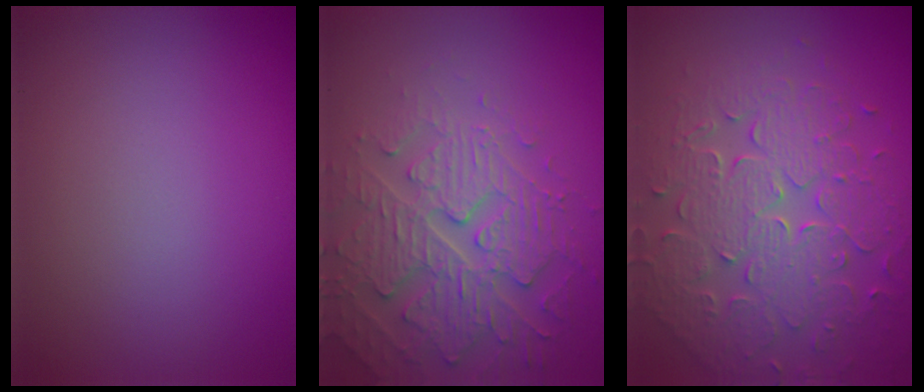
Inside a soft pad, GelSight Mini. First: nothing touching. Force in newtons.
{"total": 4.6, "press": 4.4, "slide": 1.1}
{"total": 8.0, "press": 5.8, "slide": 5.5}